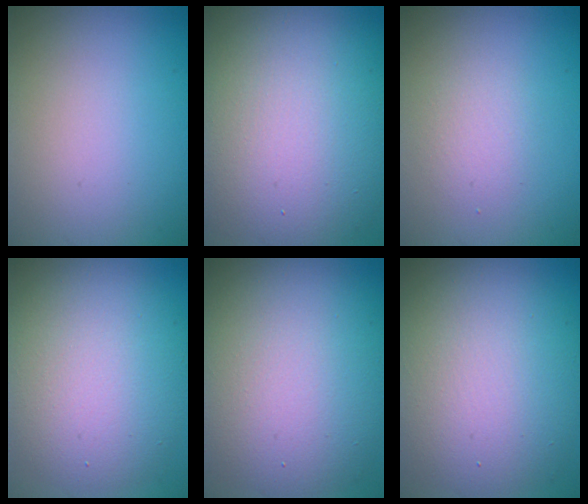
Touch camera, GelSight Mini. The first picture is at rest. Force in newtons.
{"total": 13.7, "press": 13.7, "slide": 0.8}
{"total": 1.6, "press": 1.6, "slide": 0.1}
{"total": 8.8, "press": 8.8, "slide": 0.7}
{"total": 11.4, "press": 11.4, "slide": 1.0}
{"total": 10.4, "press": 10.3, "slide": 0.7}